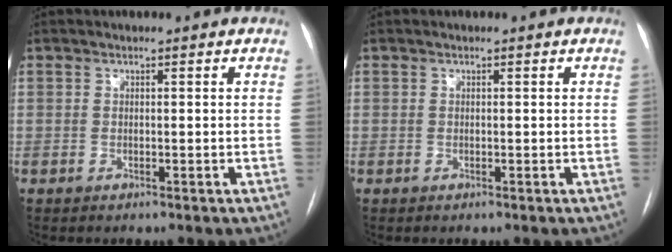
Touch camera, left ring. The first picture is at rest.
{"total": 0.0}